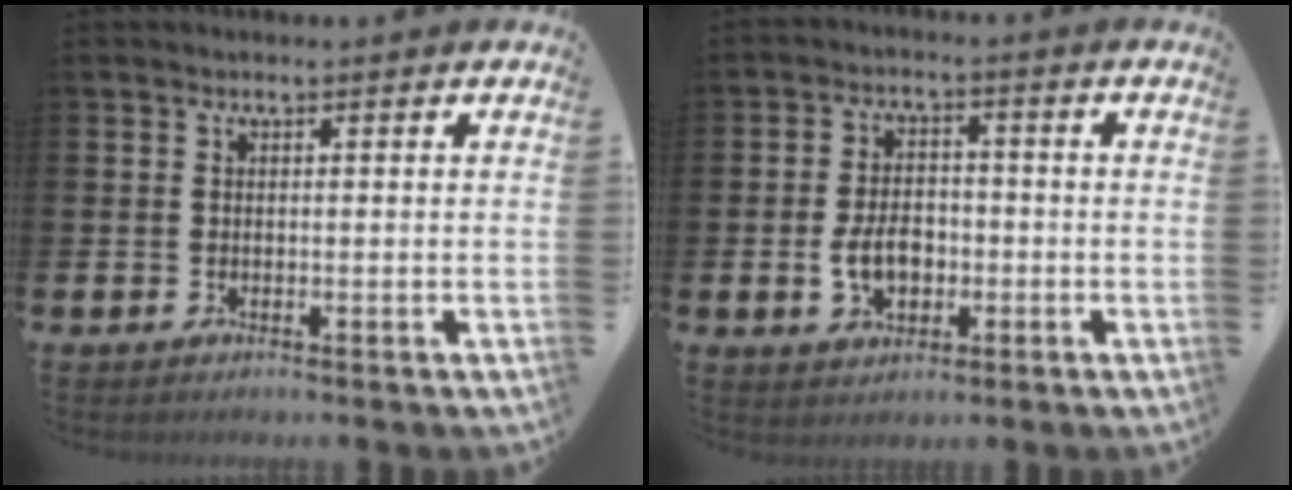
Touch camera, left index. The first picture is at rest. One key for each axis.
{"total": 5.2, "fx": -1.2, "fy": 3.5, "fz": 3.7, "tx": -0.055, "ty": 0.004, "tz": -0.025}